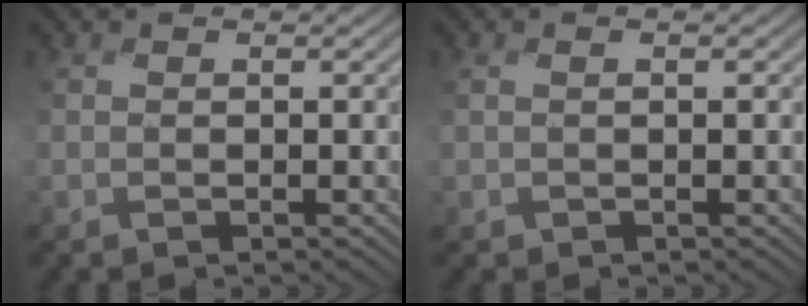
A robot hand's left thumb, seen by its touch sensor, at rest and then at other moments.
{"total": 0.8, "force": [0.0, 0.5, 0.6], "torque": [-0.015, -0.001, 0.001]}